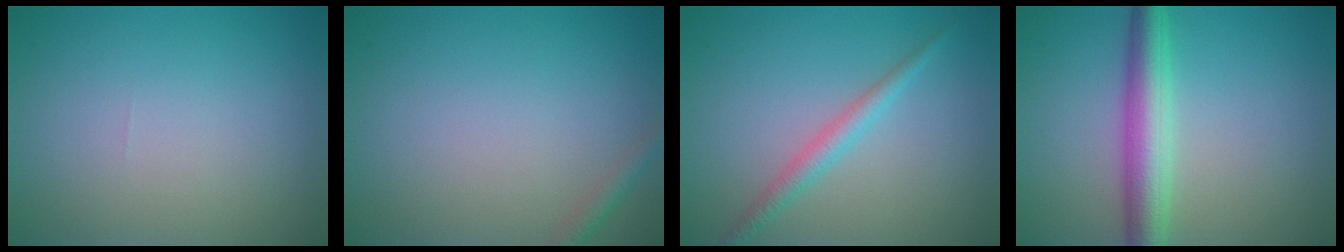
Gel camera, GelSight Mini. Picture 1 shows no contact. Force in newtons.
{"total": 1.2, "press": 1.2, "slide": 0.1}
{"total": 2.0, "press": 2.0, "slide": 0.1}
{"total": 4.9, "press": 4.9, "slide": 0.1}